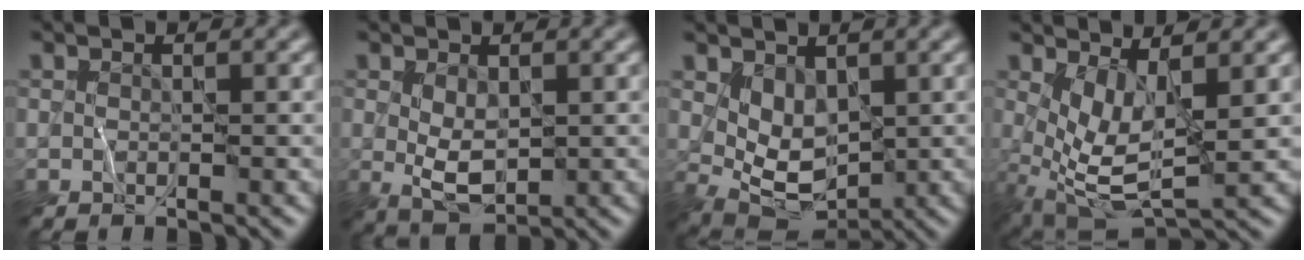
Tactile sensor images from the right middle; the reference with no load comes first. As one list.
[{"total": 3.3, "force": [0.3, 1.8, 2.8], "torque": [-0.052, -0.007, 0.012]}, {"total": 4.3, "force": [1.4, 2.7, 3.0], "torque": [-0.059, -0.017, 0.033]}, {"total": 5.2, "force": [1.1, 2.0, 4.7], "torque": [-0.108, -0.014, 0.023]}]